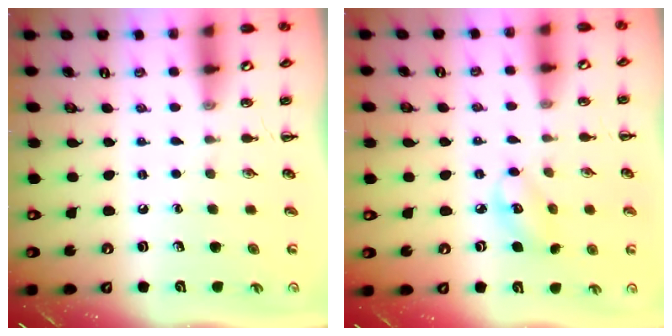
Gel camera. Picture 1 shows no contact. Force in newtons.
{"total": 5.5, "press": 5.5, "slide": 0.9}